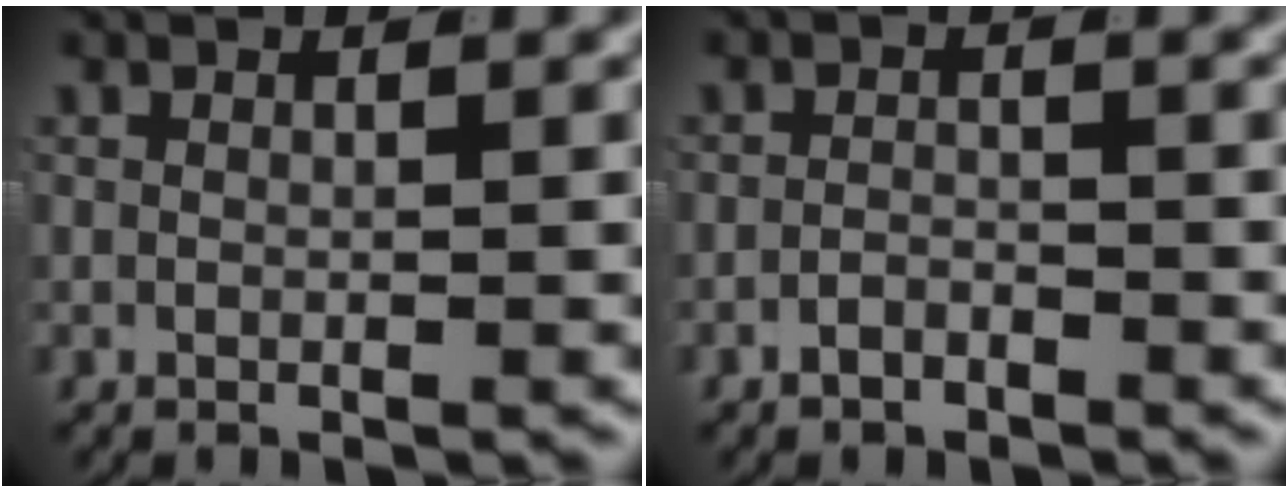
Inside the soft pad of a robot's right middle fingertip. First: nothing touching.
{"total": 1.5, "force": [-1.4, 0.5, 0.3], "torque": [-0.002, -0.002, -0.027]}